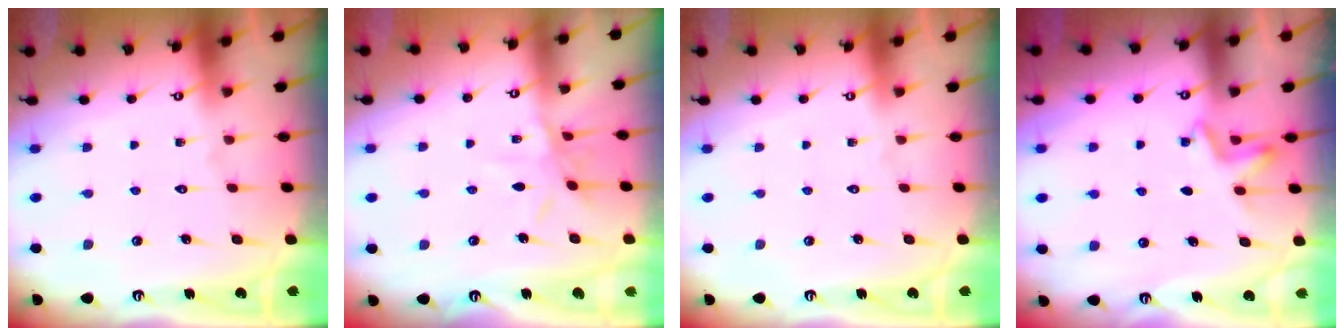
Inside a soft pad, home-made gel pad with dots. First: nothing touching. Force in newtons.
{"total": 7.1, "press": 7.1, "slide": 0.6}
{"total": 0.0}
{"total": 2.4, "press": 2.2, "slide": 1.1}